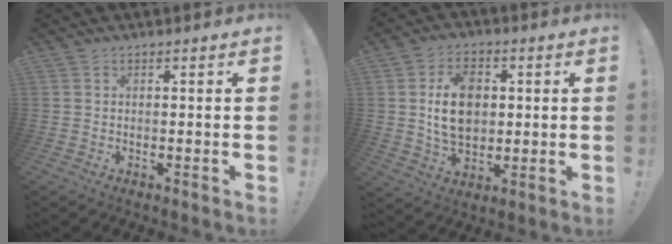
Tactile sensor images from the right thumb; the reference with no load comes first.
{"total": 13.3, "force": [1.9, 9.6, 9.0], "torque": [-0.136, 0.006, 0.036]}